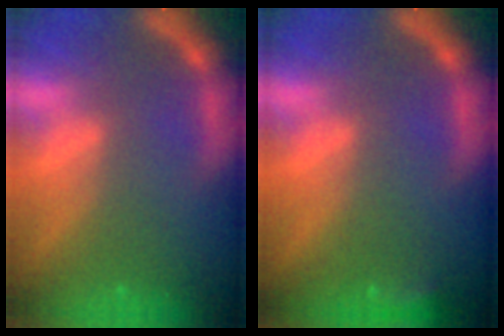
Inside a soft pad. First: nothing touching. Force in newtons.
{"total": 1.9}